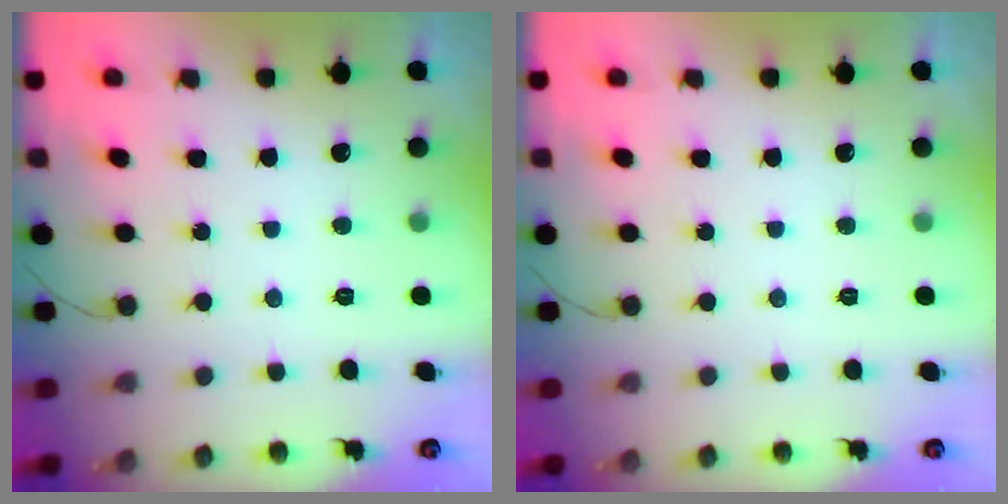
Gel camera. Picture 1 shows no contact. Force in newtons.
{"total": 0.0}